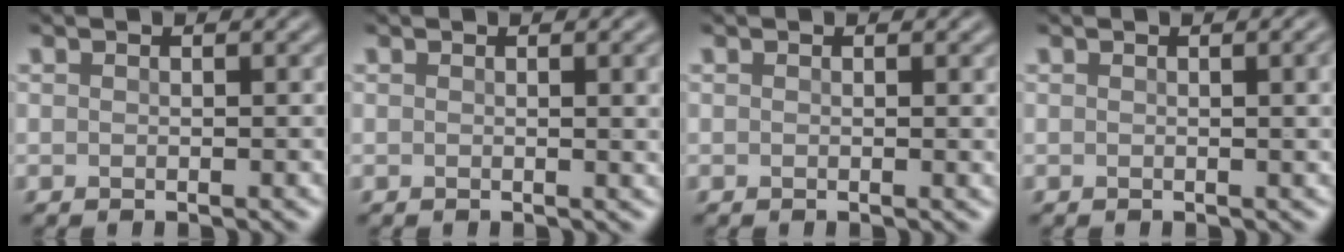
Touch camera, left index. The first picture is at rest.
{"total": 2.9, "force": [0.5, 0.9, 2.7], "torque": [-0.022, 0.005, 0.004]}
{"total": 0.6, "force": [0.2, 0.1, 0.6], "torque": [-0.003, -0.001, 0.000]}
{"total": 2.8, "force": [0.4, 0.9, 2.6], "torque": [-0.022, 0.007, 0.001]}